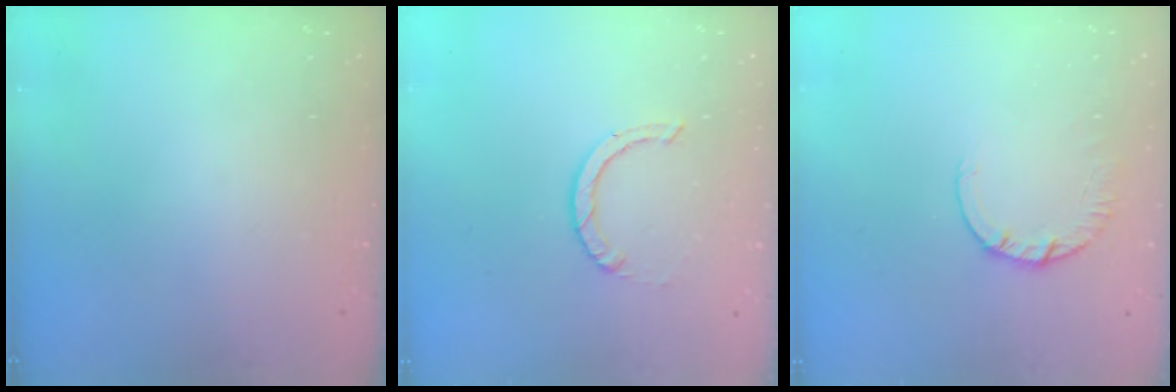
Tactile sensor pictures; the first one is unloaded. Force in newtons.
{"total": 0.9, "press": 0.9, "slide": 0.1}
{"total": 2.4, "press": 2.4, "slide": 0.2}